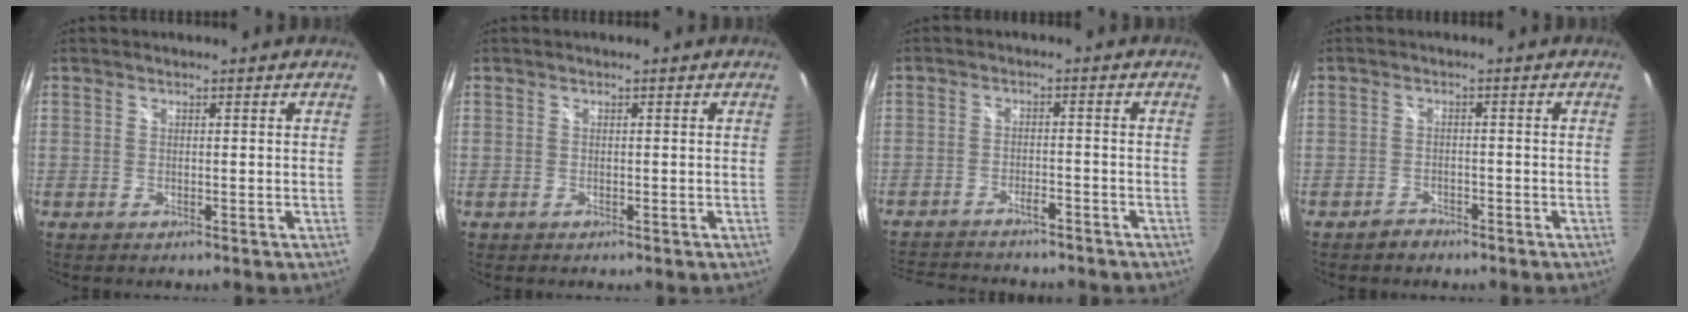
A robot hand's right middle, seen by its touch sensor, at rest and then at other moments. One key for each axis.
{"total": 0.7, "fx": 0.4, "fy": -0.5, "fz": -0.1, "tx": 0.003, "ty": -0.003, "tz": 0.004}
{"total": 11.2, "fx": -10.0, "fy": 2.4, "fz": 4.4, "tx": -0.102, "ty": -0.009, "tz": -0.150}
{"total": 1.4, "fx": -1.4, "fy": 0.4, "fz": -0.1, "tx": 0.000, "ty": 0.003, "tz": -0.023}